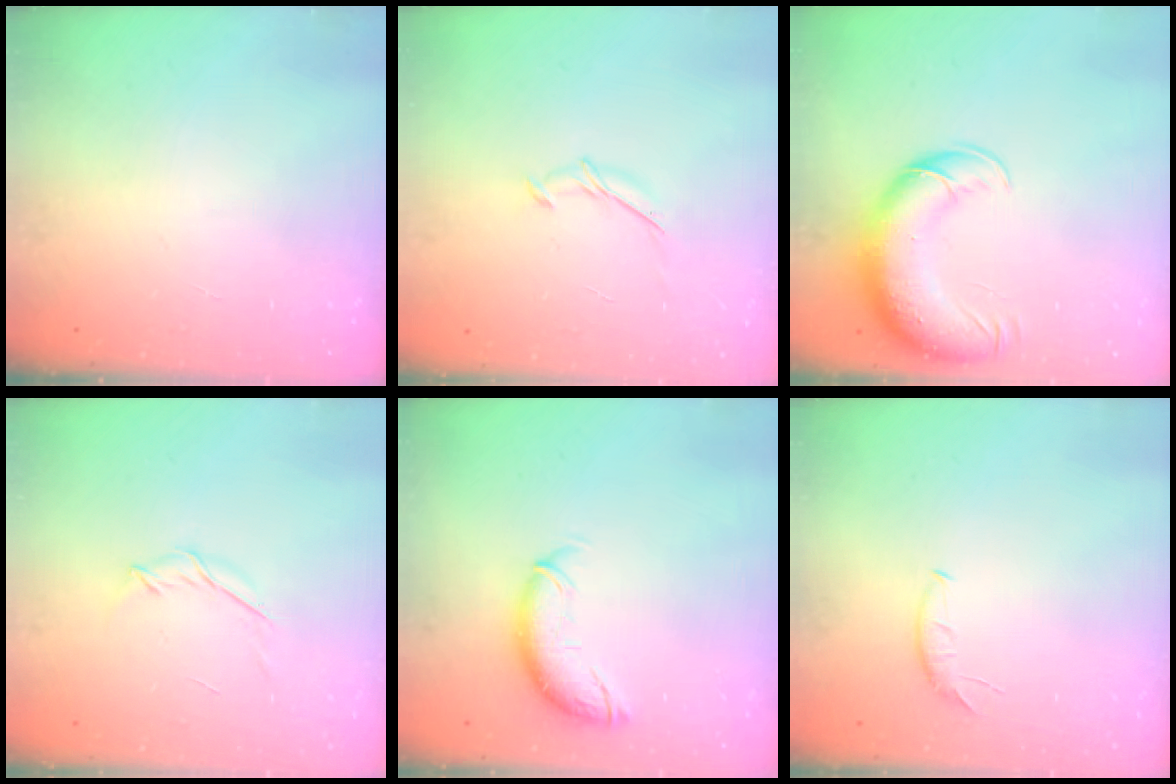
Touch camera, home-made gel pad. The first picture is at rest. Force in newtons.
{"total": 5.4, "press": 5.4, "slide": 1.0}
{"total": 13.5, "press": 13.1, "slide": 3.3}
{"total": 4.0, "press": 3.9, "slide": 0.9}
{"total": 9.9, "press": 9.8, "slide": 1.4}
{"total": 5.5, "press": 5.5, "slide": 0.5}